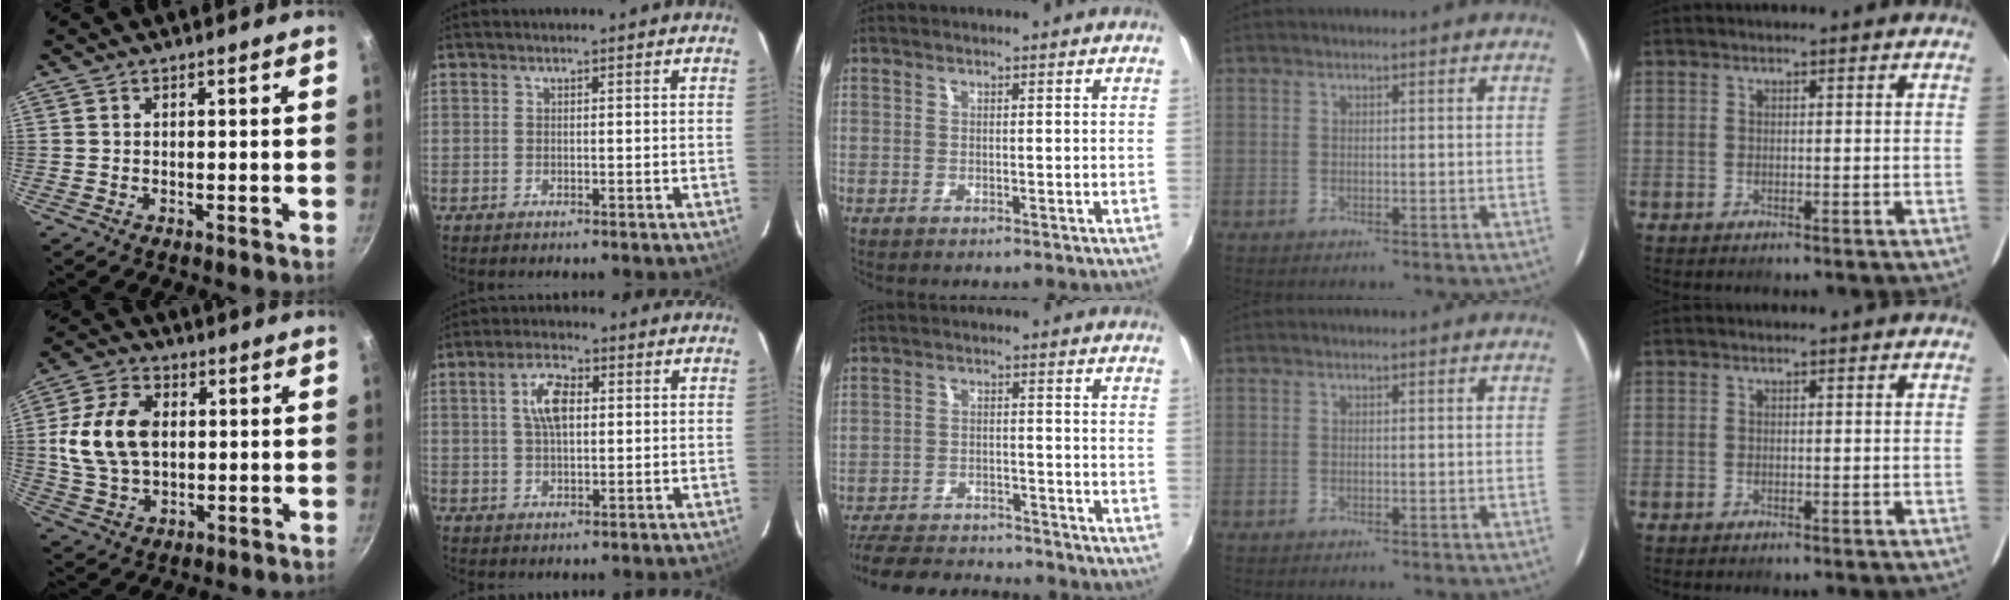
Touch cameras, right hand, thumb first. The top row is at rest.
{"thumb": {"total": 13.7, "force": [1.4, 9.4, 10.0], "torque": [-0.177, 0.006, 0.023]}, "index": {"total": 6.5, "force": [1.4, 3.2, 5.5], "torque": [-0.101, 0.013, 0.028]}, "middle": {"total": 15.8, "force": [-14.1, 4.4, 5.7], "torque": [-0.140, -0.007, -0.209]}}